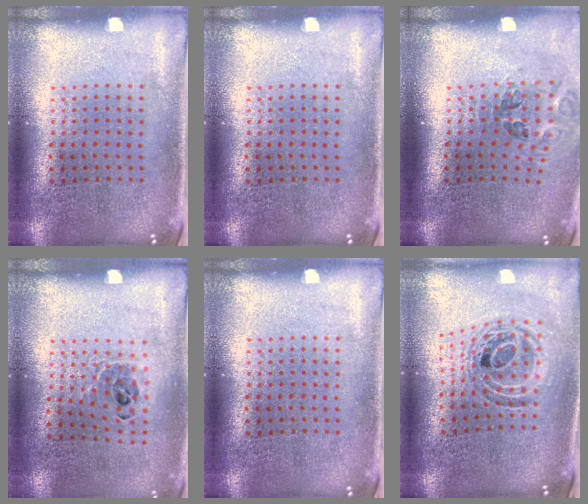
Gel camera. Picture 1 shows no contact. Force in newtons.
{"total": 0.0}
{"total": 1.2, "press": 1.1, "slide": 0.5}
{"total": 0.9, "press": 0.8, "slide": 0.3}
{"total": 0.0}
{"total": 1.0, "press": 0.9, "slide": 0.2}